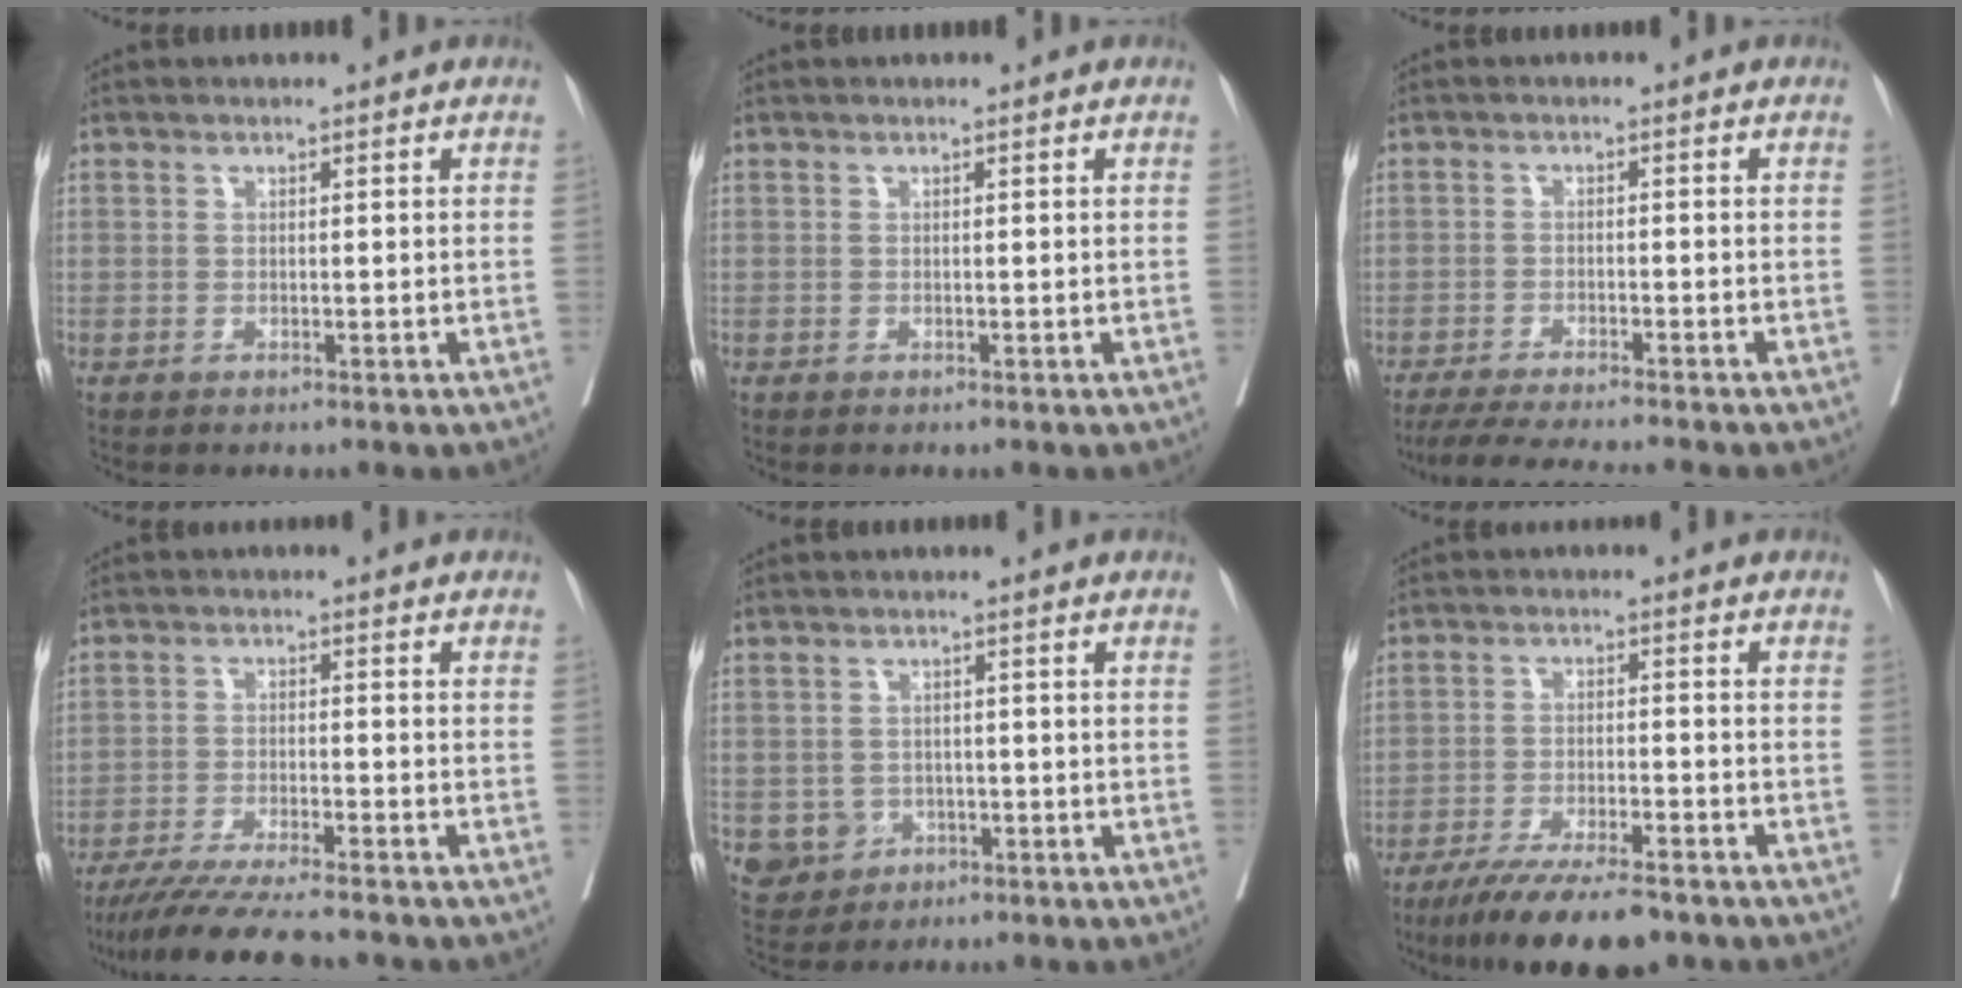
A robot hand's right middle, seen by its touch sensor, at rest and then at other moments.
{"total": 0.0}
{"total": 9.4, "force": [-8.3, -0.7, 4.2], "torque": [-0.047, -0.019, -0.131]}
{"total": 11.2, "force": [-9.8, 0.0, 5.4], "torque": [-0.072, -0.031, -0.156]}
{"total": 5.1, "force": [-1.6, 4.7, 1.0], "torque": [-0.013, 0.005, -0.019]}
{"total": 11.8, "force": [-9.2, 2.0, 7.2], "torque": [-0.112, -0.023, -0.149]}